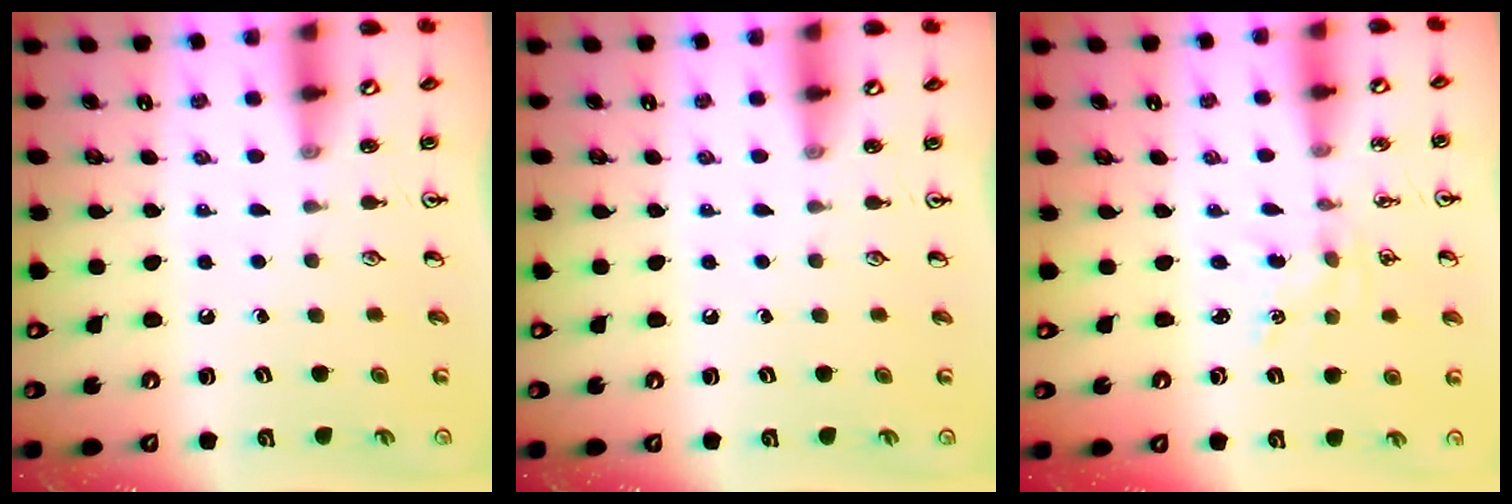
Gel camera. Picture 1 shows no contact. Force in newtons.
{"total": 0.0}
{"total": 0.6, "press": 0.6, "slide": 0.1}